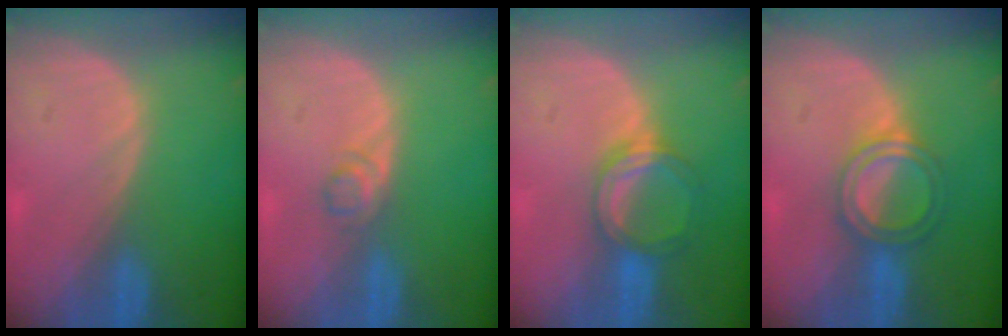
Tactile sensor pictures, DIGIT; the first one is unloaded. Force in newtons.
{"total": 1.9, "press": 1.8, "slide": 0.2}
{"total": 5.2, "press": 4.9, "slide": 1.5}
{"total": 4.9, "press": 4.9, "slide": 0.3}